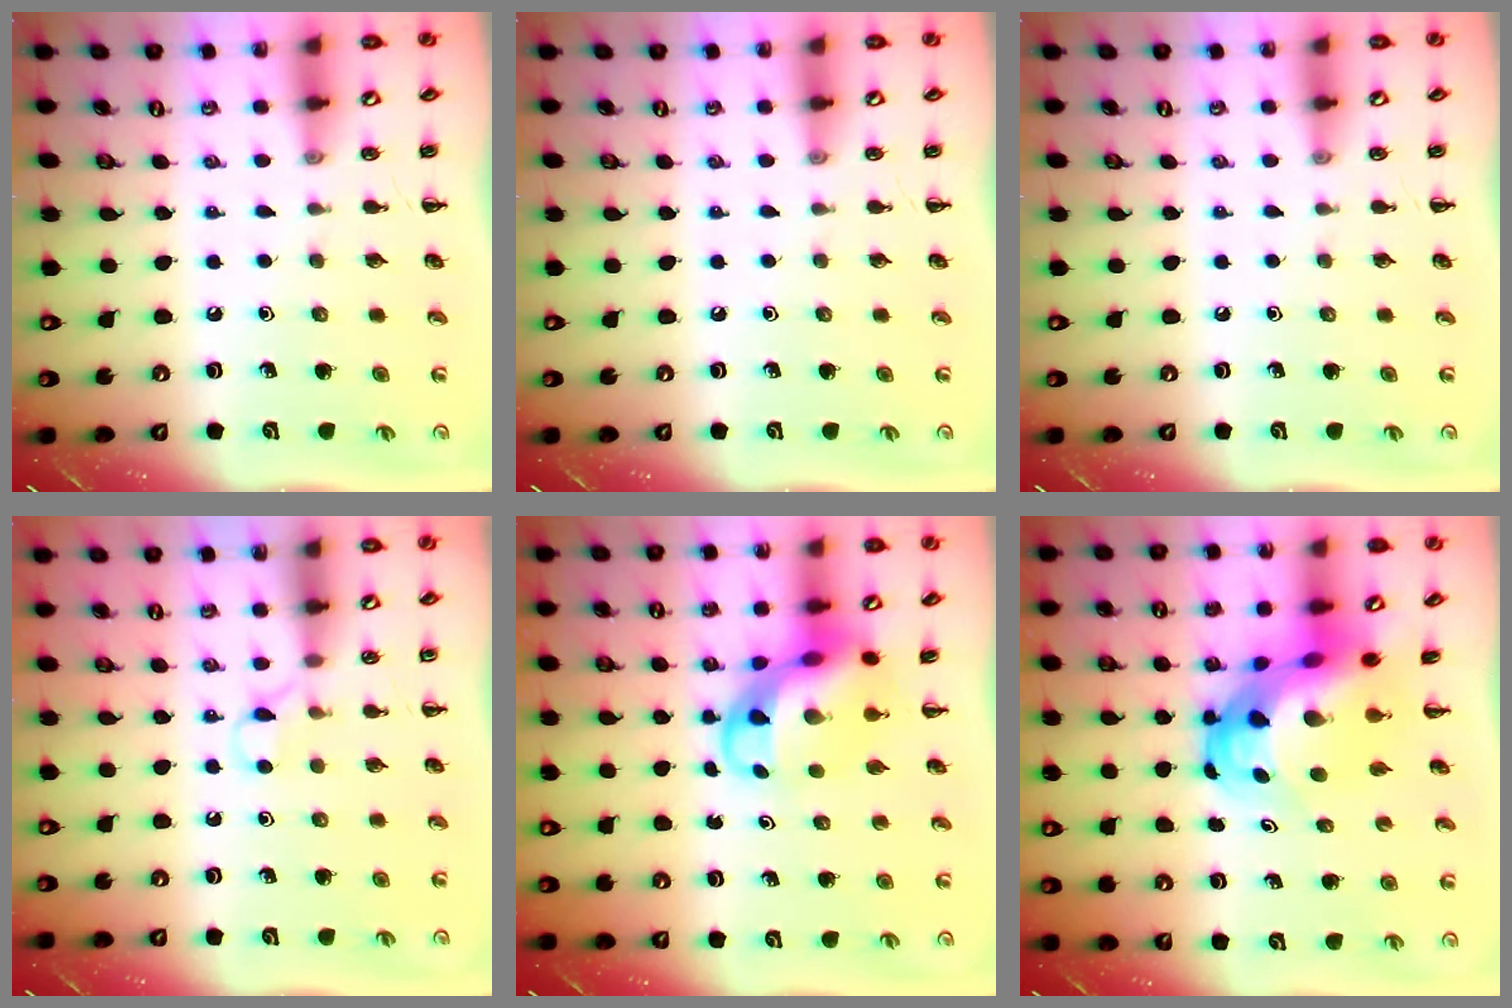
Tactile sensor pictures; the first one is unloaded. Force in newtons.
{"total": 0.0}
{"total": 0.0}
{"total": 4.5, "press": 4.2, "slide": 1.5}
{"total": 6.7, "press": 6.4, "slide": 1.8}
{"total": 9.0, "press": 8.7, "slide": 2.5}